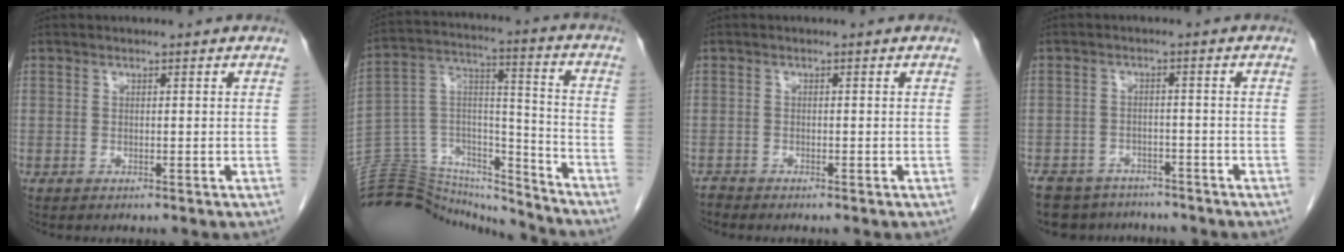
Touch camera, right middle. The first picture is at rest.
{"total": 25.8, "force": [-24.5, 6.1, 5.5], "torque": [-0.155, 0.037, -0.385]}
{"total": 0.8, "force": [-0.7, 0.0, -0.3], "torque": [0.004, -0.004, -0.017]}
{"total": 11.7, "force": [-9.6, 5.9, 3.0], "torque": [-0.069, -0.003, -0.128]}